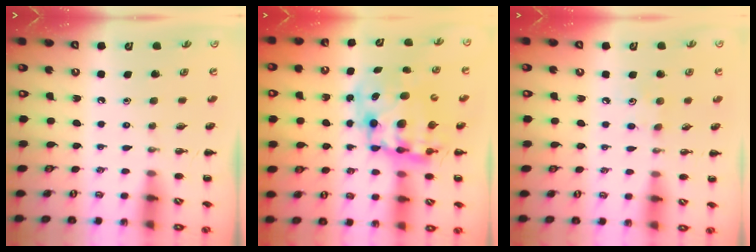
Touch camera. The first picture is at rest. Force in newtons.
{"total": 11.8, "press": 11.5, "slide": 2.9}
{"total": 4.3, "press": 4.1, "slide": 1.2}